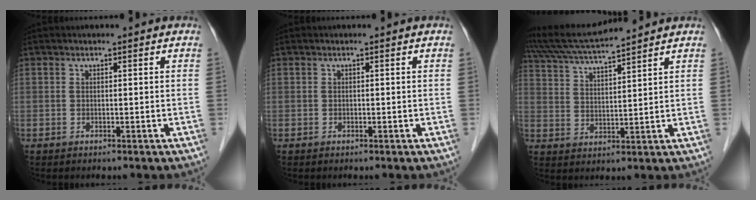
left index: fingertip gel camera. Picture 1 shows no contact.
{"total": 0.0}
{"total": 10.7, "force": [10.0, -0.9, 3.8], "torque": [-0.080, 0.025, 0.182]}